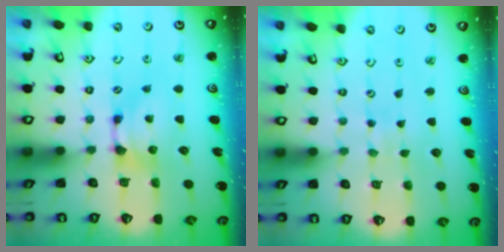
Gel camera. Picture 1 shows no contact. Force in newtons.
{"total": 5.8, "press": 5.8, "slide": 0.3}